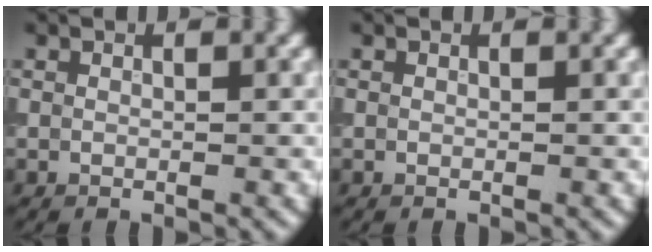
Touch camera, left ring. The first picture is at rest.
{"total": 0.0}